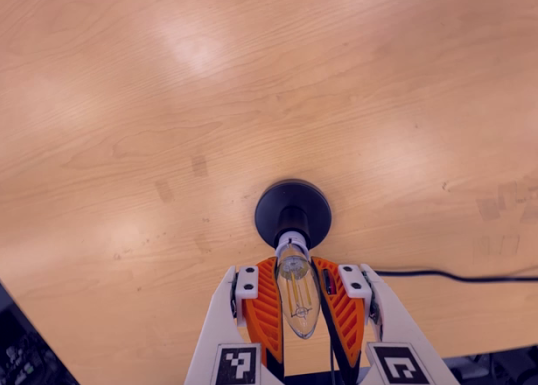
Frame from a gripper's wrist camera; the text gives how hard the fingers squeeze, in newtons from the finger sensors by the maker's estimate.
{"total": 17.7, "left": 17.1, "right": 18.3}